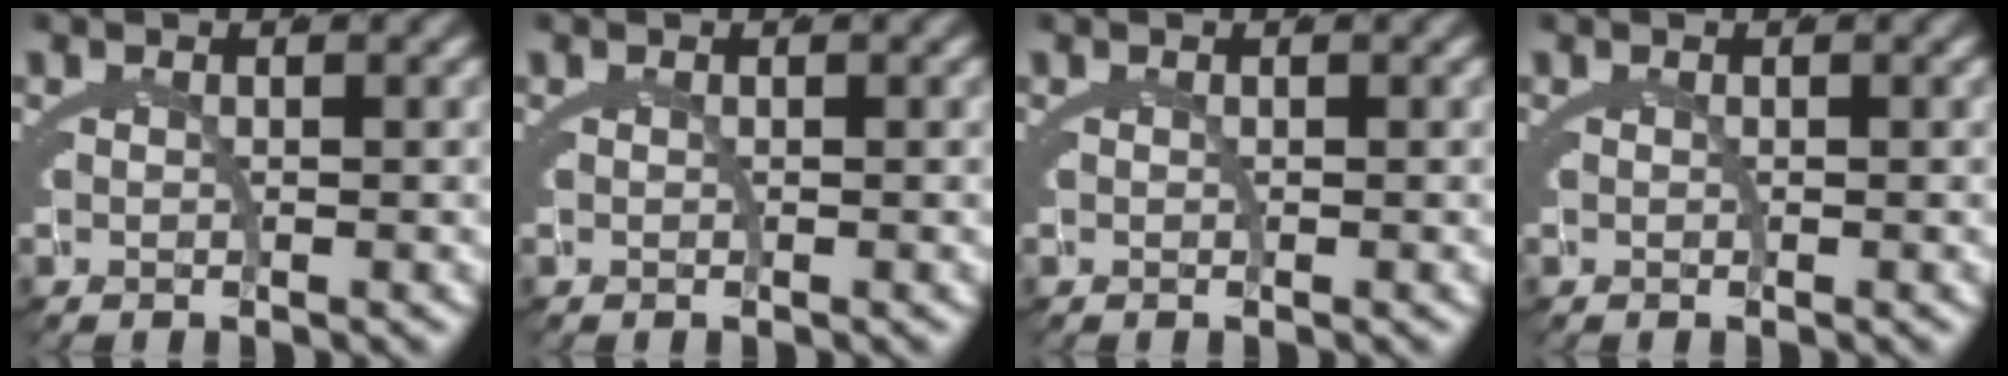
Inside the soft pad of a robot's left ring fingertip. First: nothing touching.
{"total": 0.0}
{"total": 0.0}
{"total": 0.0}